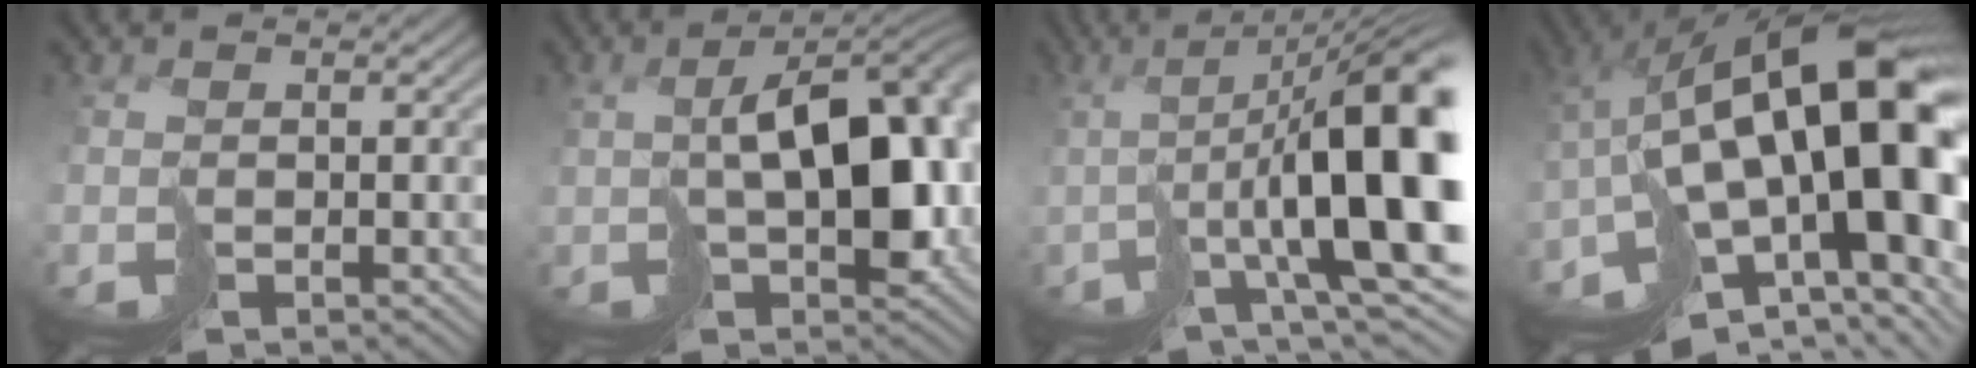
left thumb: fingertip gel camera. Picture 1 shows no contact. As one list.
[{"total": 12.3, "force": [-0.1, 6.2, 10.7], "torque": [-0.169, -0.010, 0.013]}, {"total": 16.0, "force": [-0.5, 4.2, 15.5], "torque": [-0.238, -0.011, 0.011]}, {"total": 19.9, "force": [-1.9, 8.8, 17.8], "torque": [-0.277, -0.019, -0.017]}]